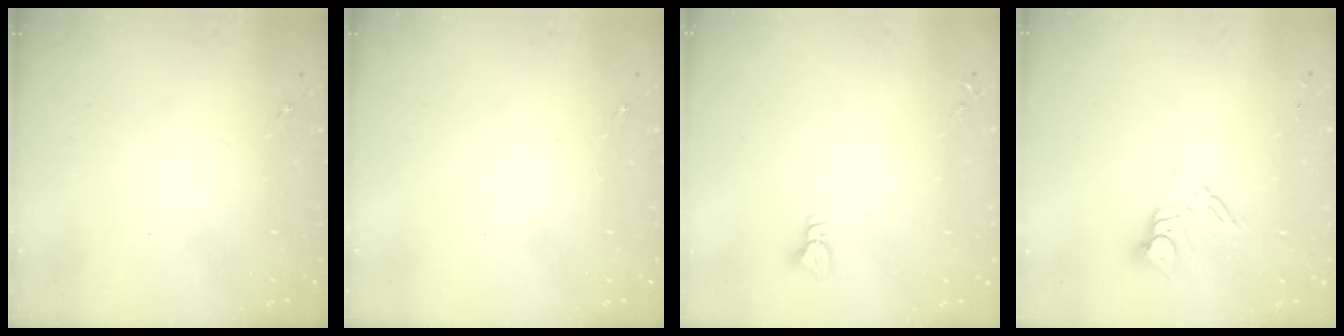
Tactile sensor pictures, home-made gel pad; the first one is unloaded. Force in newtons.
{"total": 0.0}
{"total": 2.9, "press": 2.9, "slide": 0.2}
{"total": 9.2, "press": 9.1, "slide": 0.8}